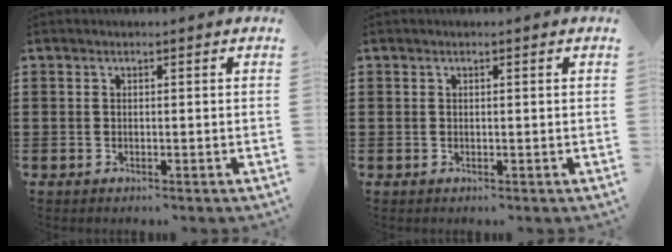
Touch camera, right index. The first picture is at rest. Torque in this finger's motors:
{"motor_torque": [0.12, 0.09, 0.00, 0.00]}